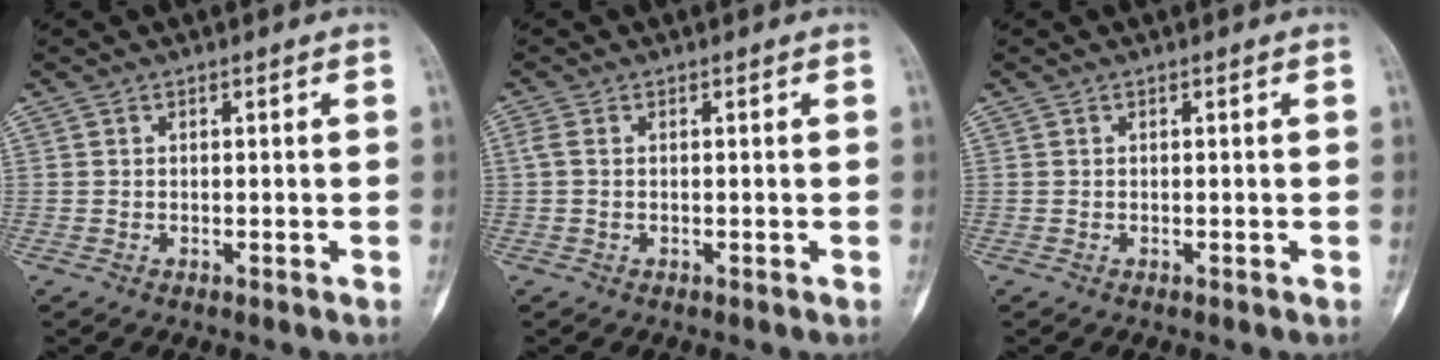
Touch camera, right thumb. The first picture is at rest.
{"total": 1.4, "force": [0.1, 0.7, 1.2], "torque": [-0.036, 0.001, 0.002]}
{"total": 0.0}